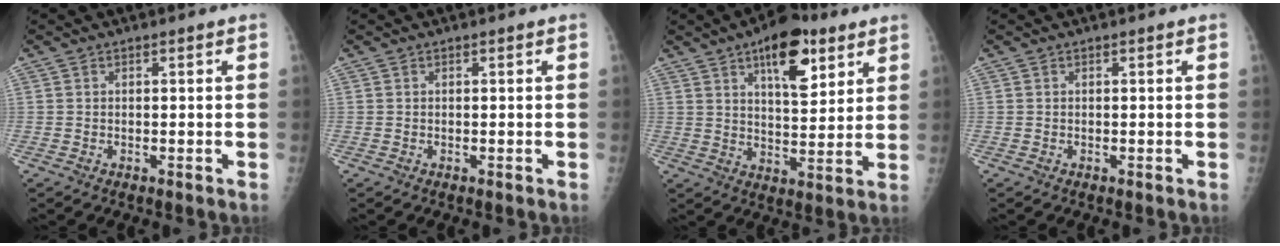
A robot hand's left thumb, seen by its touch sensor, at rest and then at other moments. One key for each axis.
{"total": 0.0}
{"total": 13.1, "fx": 7.0, "fy": 5.8, "fz": 9.5, "tx": -0.110, "ty": -0.030, "tz": 0.104}
{"total": 0.0}